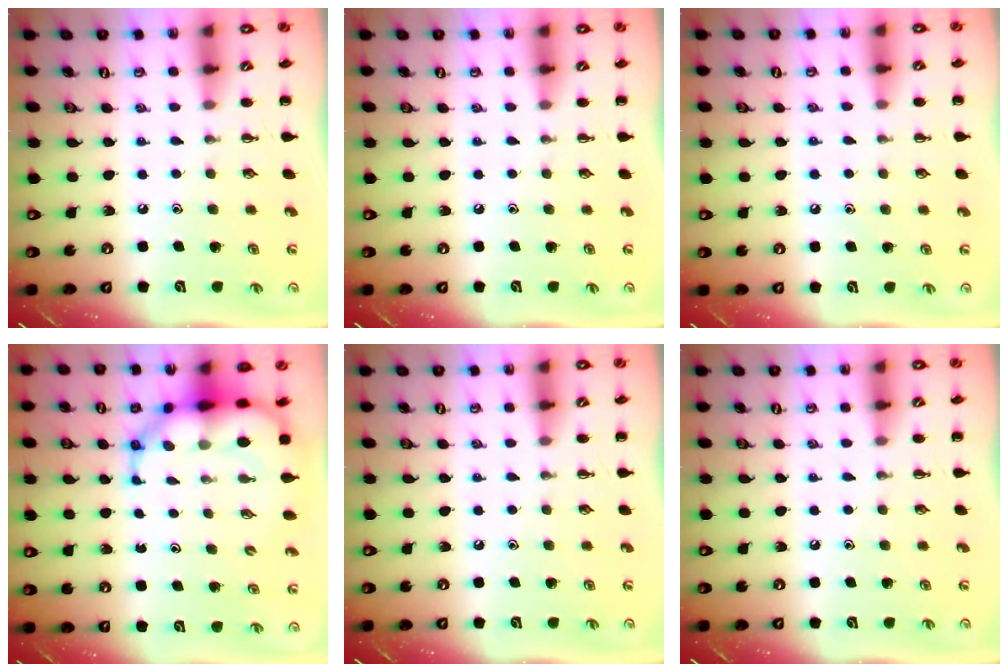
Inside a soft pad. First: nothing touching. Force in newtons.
{"total": 0.0}
{"total": 6.4, "press": 6.1, "slide": 2.0}
{"total": 9.2, "press": 8.7, "slide": 3.0}
{"total": 0.0}
{"total": 0.0}